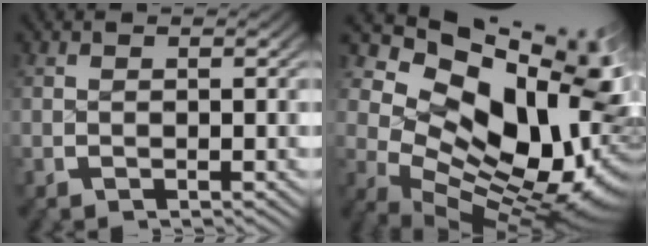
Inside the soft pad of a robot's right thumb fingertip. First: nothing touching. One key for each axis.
{"total": 17.8, "fx": 0.0, "fy": 10.9, "fz": 14.1, "tx": -0.234, "ty": -0.057, "tz": 0.026}